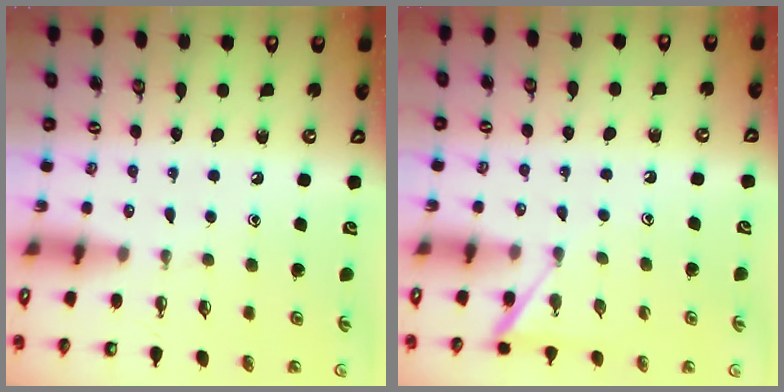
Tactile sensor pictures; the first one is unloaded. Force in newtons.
{"total": 4.9, "press": 4.9, "slide": 0.5}